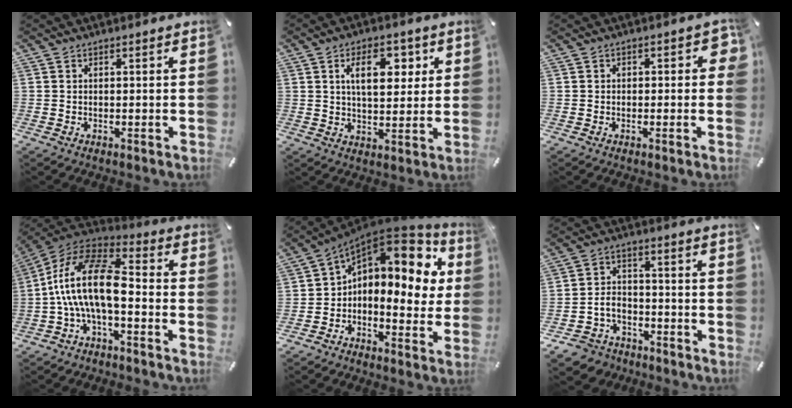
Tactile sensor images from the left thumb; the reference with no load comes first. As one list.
[{"total": 10.7, "force": [4.1, 5.9, 7.9], "torque": [-0.114, -0.006, 0.063]}, {"total": 3.0, "force": [-0.3, 1.9, 2.3], "torque": [-0.027, 0.005, -0.011]}, {"total": 18.1, "force": [-2.5, 8.5, 15.8], "torque": [-0.318, 0.019, -0.042]}, {"total": 12.6, "force": [4.4, 7.6, 9.1], "torque": [-0.137, -0.038, 0.072]}, {"total": 6.4, "force": [-3.8, 5.1, 1.1], "torque": [-0.028, 0.022, -0.074]}]